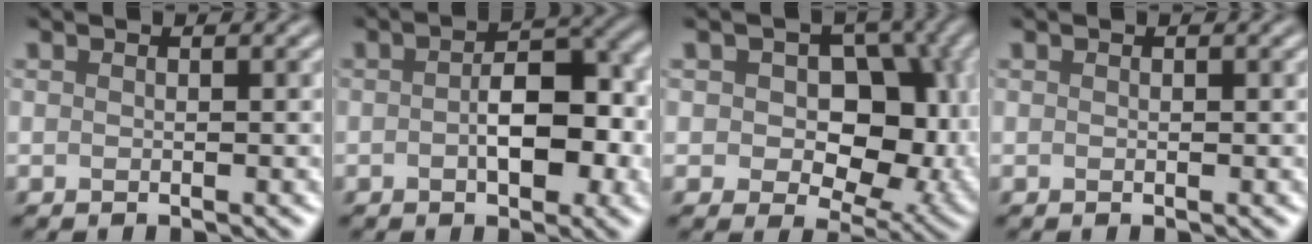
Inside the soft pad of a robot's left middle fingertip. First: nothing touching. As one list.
[{"total": 5.7, "force": [-0.7, 3.0, 4.7], "torque": [-0.064, 0.003, -0.010]}, {"total": 9.1, "force": [1.0, 6.3, 6.6], "torque": [-0.078, -0.009, 0.013]}, {"total": 0.0}]